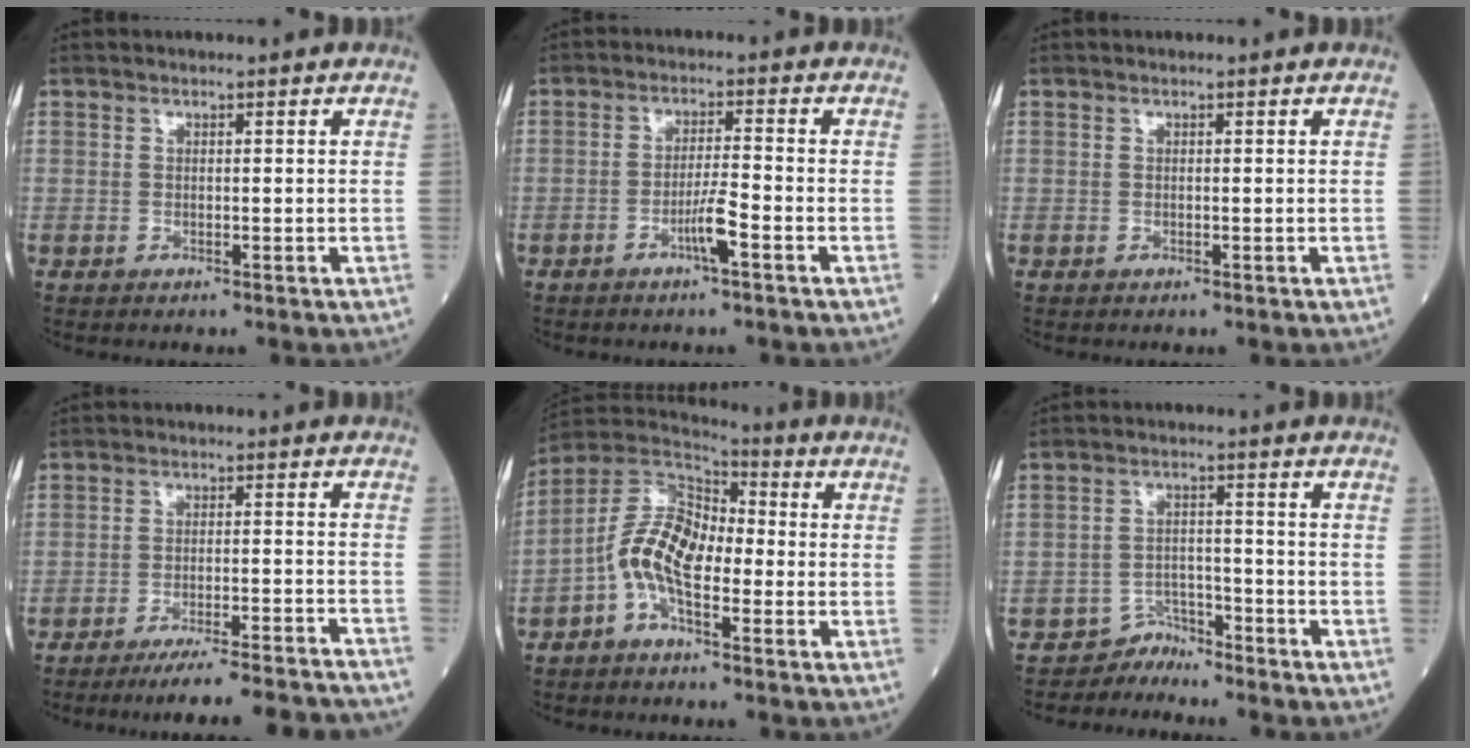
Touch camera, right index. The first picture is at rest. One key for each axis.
{"total": 3.9, "fx": -2.0, "fy": -0.2, "fz": 3.3, "tx": -0.063, "ty": -0.003, "tz": -0.039}
{"total": 0.0}
{"total": 14.6, "fx": -13.6, "fy": -0.6, "fz": 5.1, "tx": -0.053, "ty": -0.016, "tz": -0.187}
{"total": 9.9, "fx": -2.7, "fy": 4.4, "fz": 8.4, "tx": -0.179, "ty": 0.030, "tz": -0.061}
{"total": 3.4, "fx": -3.1, "fy": 0.6, "fz": -1.4, "tx": 0.027, "ty": 0.005, "tz": -0.049}